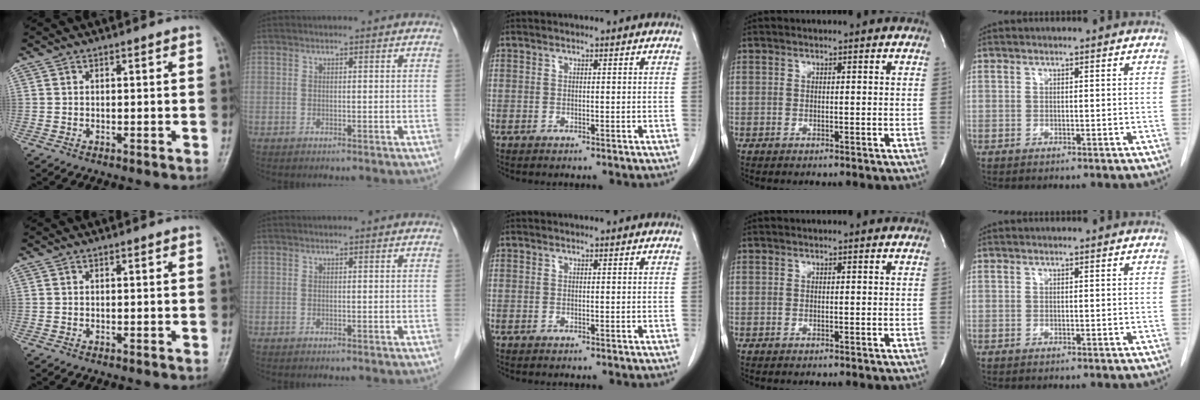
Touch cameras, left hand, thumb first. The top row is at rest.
{}